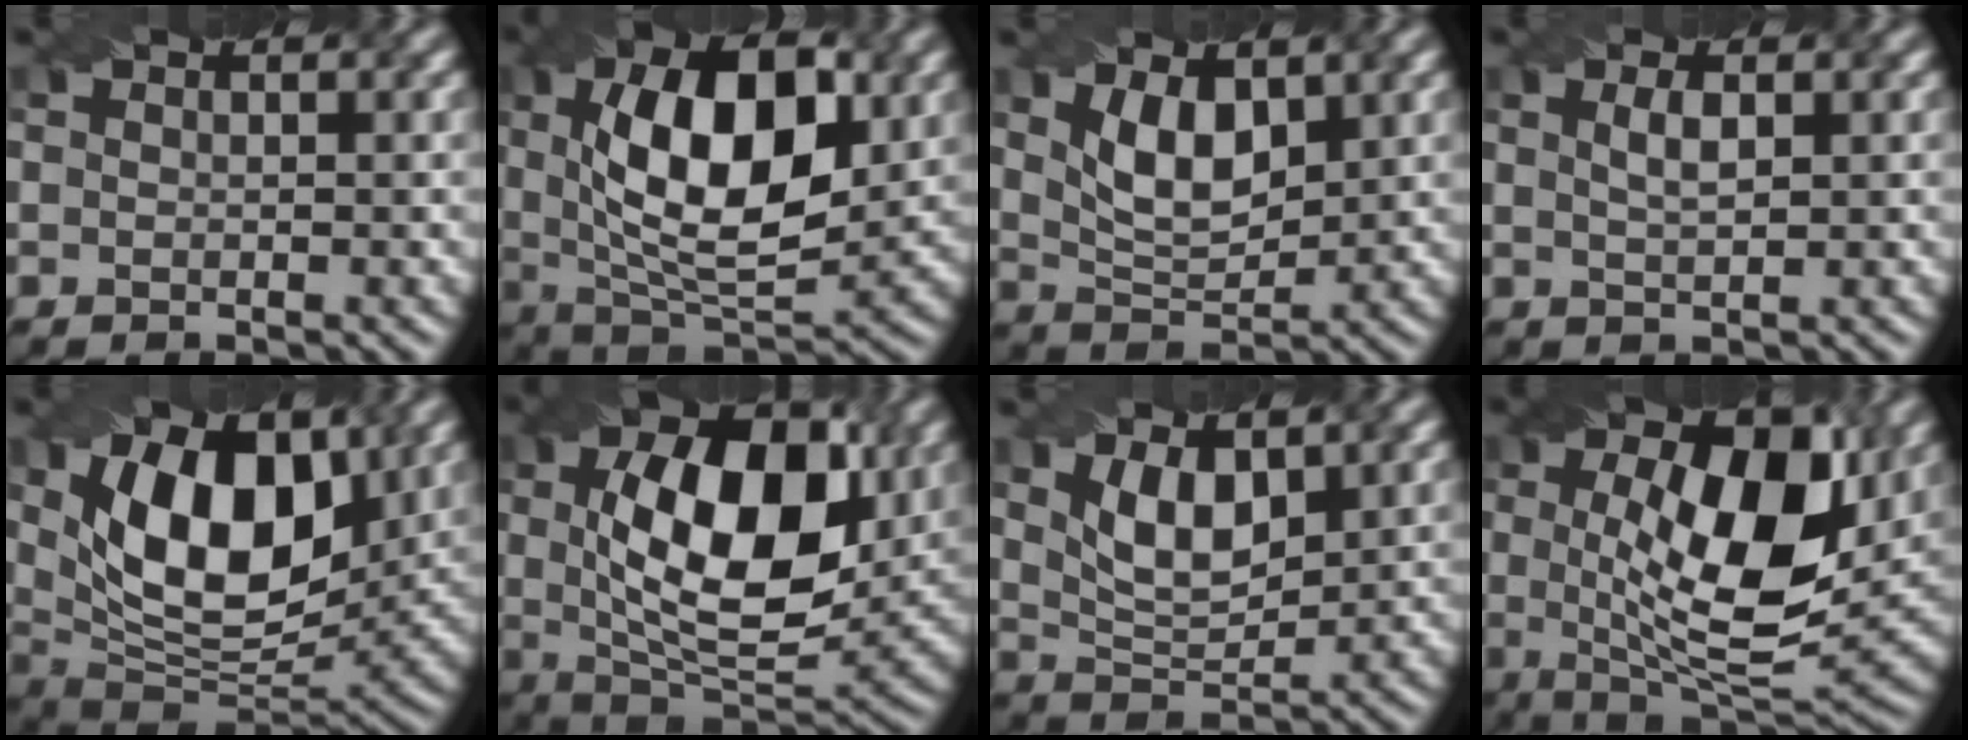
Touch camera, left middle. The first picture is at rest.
{"total": 11.2, "force": [1.9, 5.1, 9.8], "torque": [-0.151, 0.011, 0.029]}
{"total": 4.5, "force": [1.5, 2.3, 3.5], "torque": [-0.076, 0.000, 0.033]}
{"total": 1.4, "force": [0.3, 0.4, 1.4], "torque": [-0.027, 0.007, 0.010]}
{"total": 12.2, "force": [3.0, 6.7, 9.7], "torque": [-0.152, 0.001, 0.050]}
{"total": 11.8, "force": [1.9, 6.0, 10.0], "torque": [-0.151, 0.007, 0.029]}
{"total": 4.4, "force": [1.6, 2.2, 3.5], "torque": [-0.076, -0.001, 0.034]}
{"total": 12.1, "force": [1.7, 5.0, 10.8], "torque": [-0.162, 0.007, 0.027]}